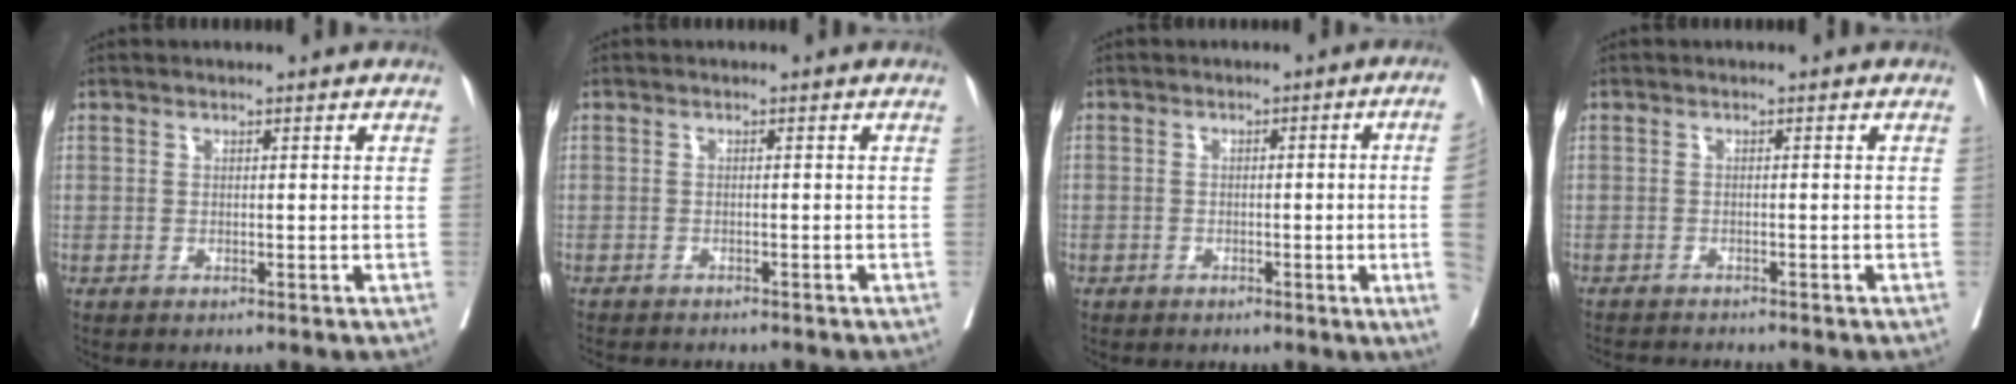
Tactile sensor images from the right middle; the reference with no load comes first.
{"total": 5.9, "force": [-5.3, 1.0, 2.2], "torque": [-0.030, -0.006, -0.073]}
{"total": 6.3, "force": [-1.1, -1.2, 6.1], "torque": [-0.069, -0.004, -0.018]}
{"total": 4.6, "force": [-4.4, -0.2, 1.3], "torque": [-0.017, -0.012, -0.068]}